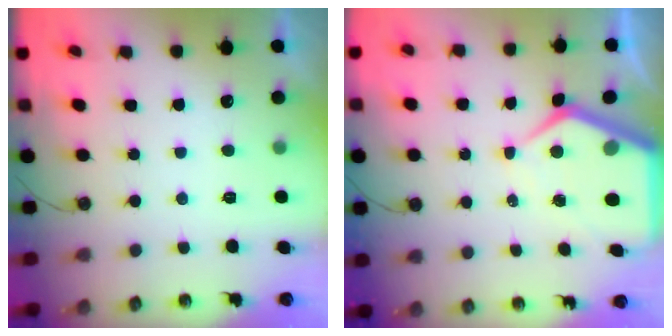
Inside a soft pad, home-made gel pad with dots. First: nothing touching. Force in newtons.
{"total": 10.4, "press": 10.4, "slide": 0.9}